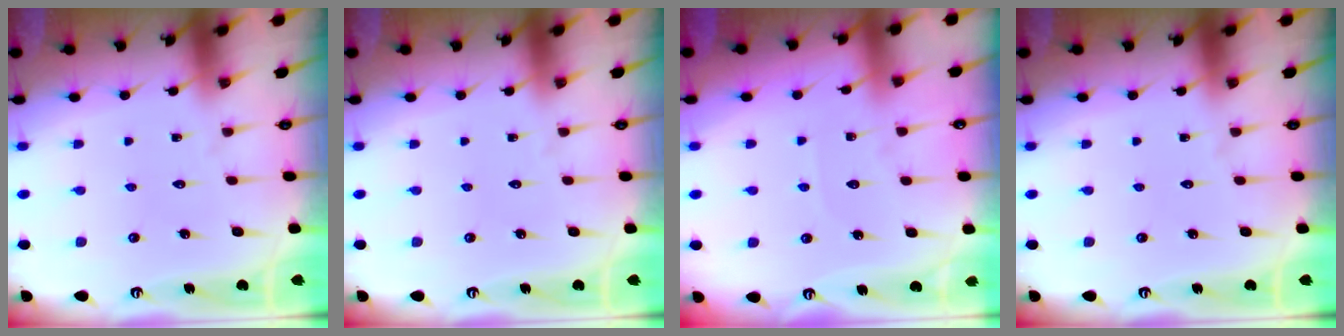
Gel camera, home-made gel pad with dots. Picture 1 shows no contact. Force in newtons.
{"total": 0.0}
{"total": 3.2, "press": 3.2, "slide": 0.4}
{"total": 0.0}